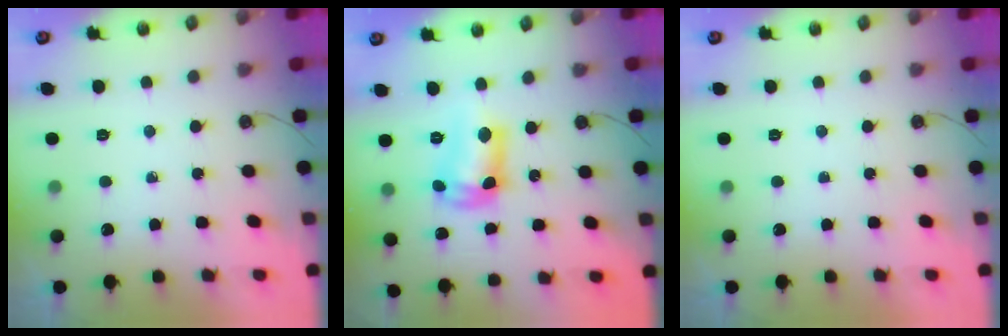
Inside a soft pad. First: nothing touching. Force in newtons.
{"total": 12.3, "press": 12.3, "slide": 1.0}
{"total": 0.0}